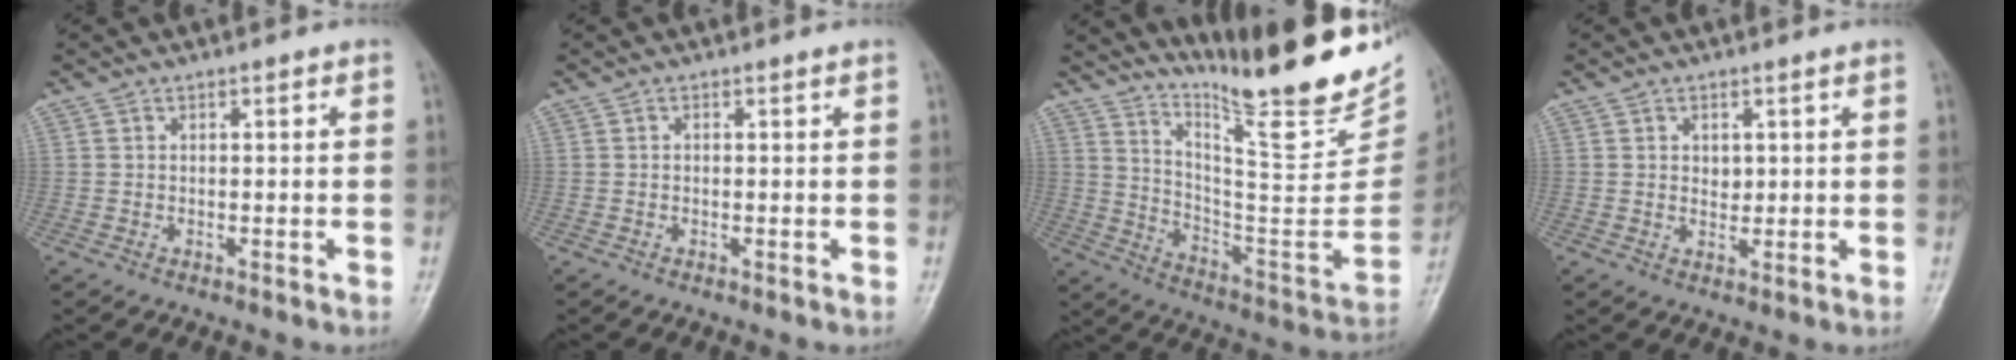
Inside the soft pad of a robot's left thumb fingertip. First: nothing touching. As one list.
[{"total": 0.0}, {"total": 24.6, "force": [19.5, 4.1, 14.5], "torque": [-0.188, -0.135, 0.297]}, {"total": 3.0, "force": [0.9, 2.3, 1.7], "torque": [-0.007, -0.005, 0.015]}]